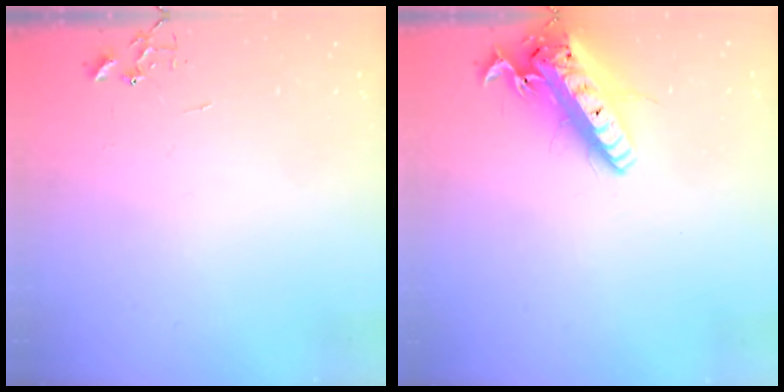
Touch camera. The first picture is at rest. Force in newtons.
{"total": 19.8, "press": 19.4, "slide": 4.0}